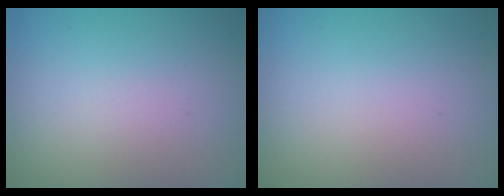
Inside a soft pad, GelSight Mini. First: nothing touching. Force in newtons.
{"total": 0.0}